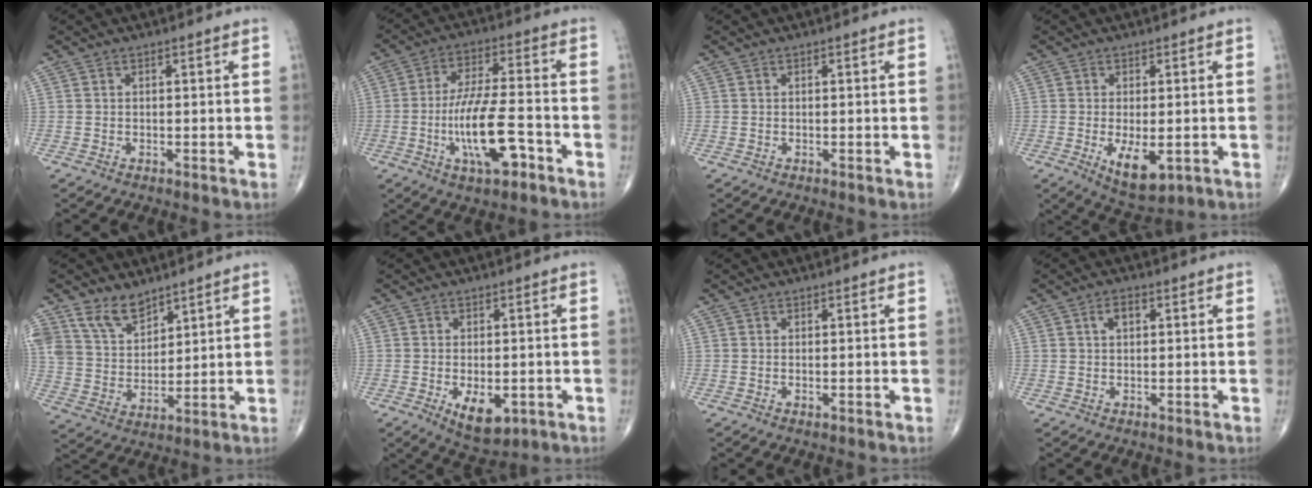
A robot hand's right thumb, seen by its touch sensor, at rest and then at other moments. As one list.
[{"total": 13.8, "force": [-4.8, 4.6, 12.0], "torque": [-0.219, 0.025, -0.081]}, {"total": 0.0}, {"total": 7.7, "force": [-2.0, 3.5, 6.5], "torque": [-0.103, -0.015, -0.020]}, {"total": 8.9, "force": [6.4, 5.0, 3.5], "torque": [-0.044, -0.040, 0.131]}, {"total": 7.8, "force": [-2.4, 4.1, 6.2], "torque": [-0.085, -0.004, -0.024]}, {"total": 0.7, "force": [-0.2, 0.3, 0.6], "torque": [-0.011, -0.001, -0.004]}, {"total": 2.5, "force": [0.8, 1.5, 1.8], "torque": [-0.030, 0.007, 0.012]}]